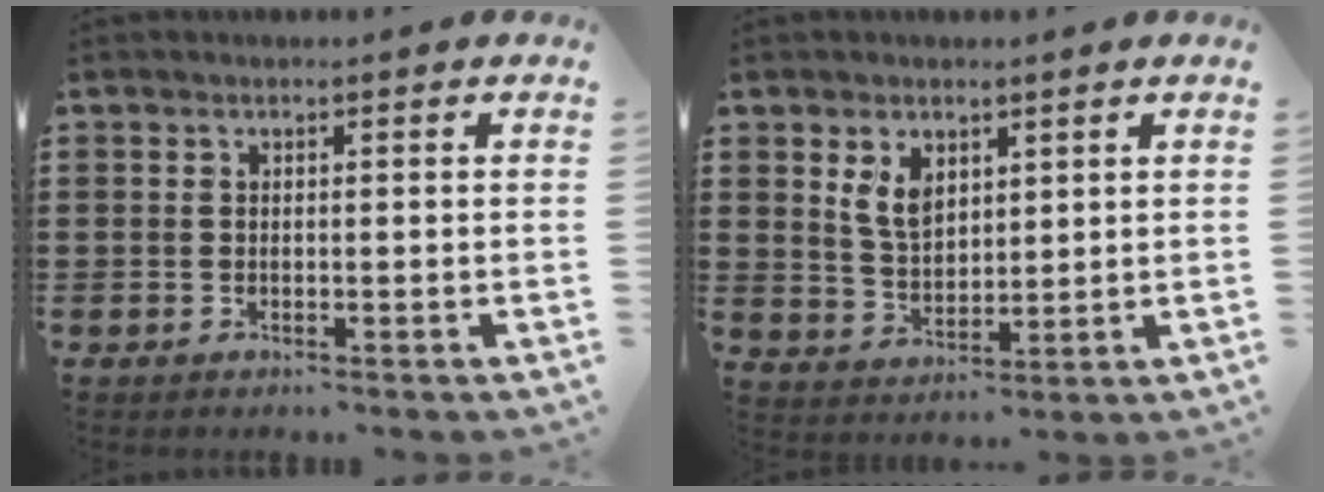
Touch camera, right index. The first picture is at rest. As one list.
[{"total": 5.0, "force": [2.5, 3.2, 3.0], "torque": [-0.069, 0.010, 0.046]}]